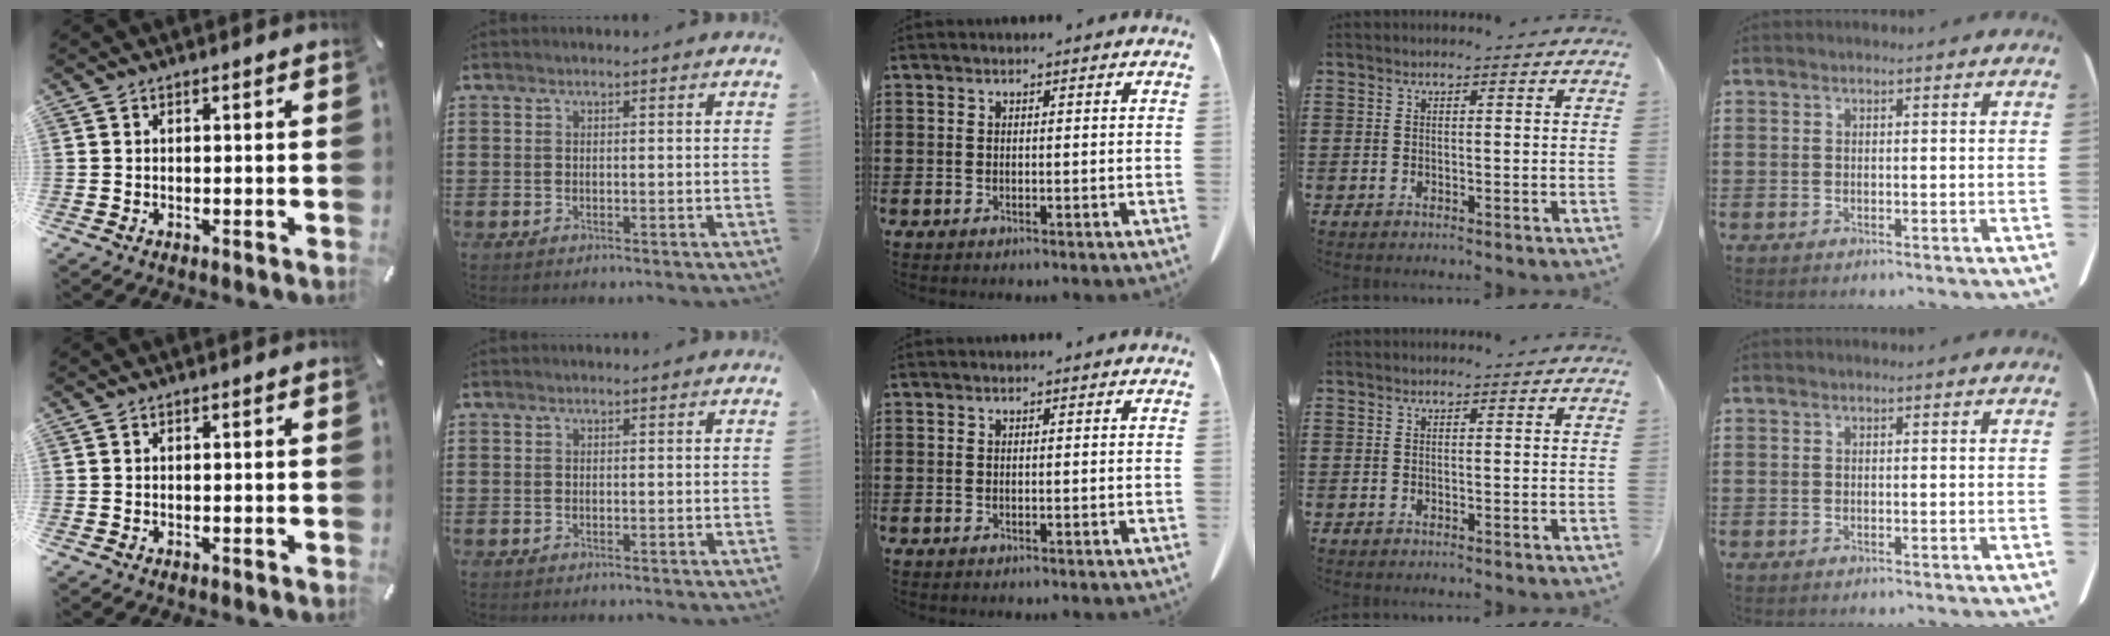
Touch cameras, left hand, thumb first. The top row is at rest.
{}